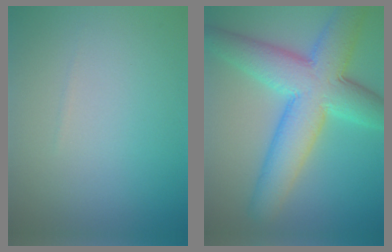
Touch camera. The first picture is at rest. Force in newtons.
{"total": 9.8, "press": 9.8, "slide": 0.1}